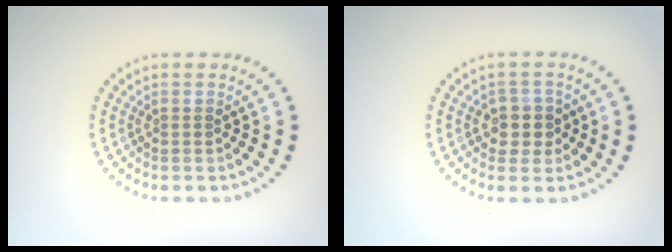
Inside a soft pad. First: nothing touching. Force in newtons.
{"total": 2.5, "press": 2.2, "slide": 1.0}